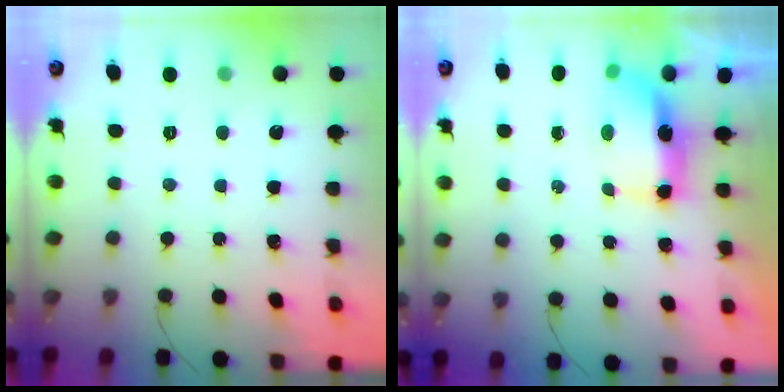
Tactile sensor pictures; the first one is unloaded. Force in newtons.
{"total": 7.1, "press": 7.0, "slide": 1.2}